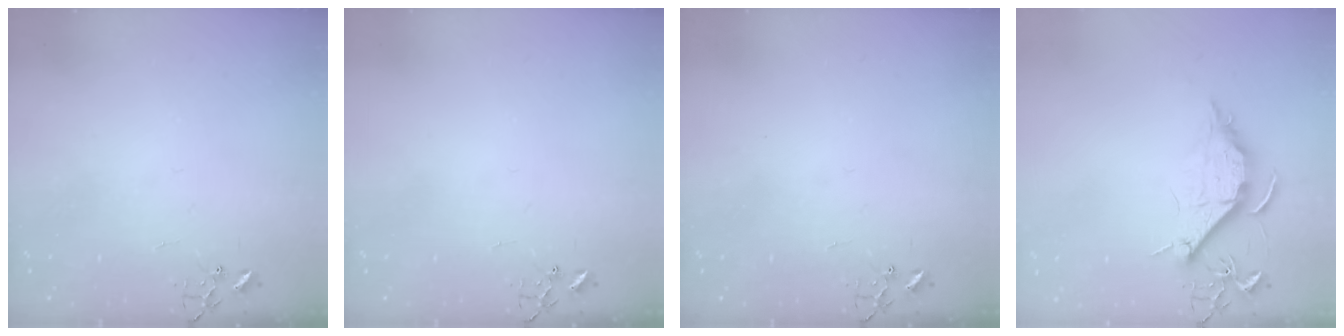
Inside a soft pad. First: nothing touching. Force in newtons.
{"total": 0.0}
{"total": 0.0}
{"total": 9.3, "press": 9.2, "slide": 1.0}